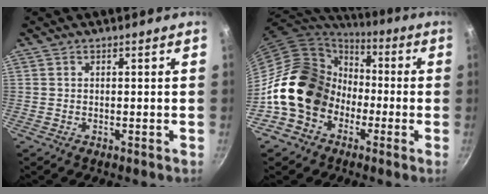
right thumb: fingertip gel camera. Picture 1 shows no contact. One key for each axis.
{"total": 18.6, "fx": -3.0, "fy": 15.3, "fz": 10.2, "tx": -0.141, "ty": 0.062, "tz": -0.052}